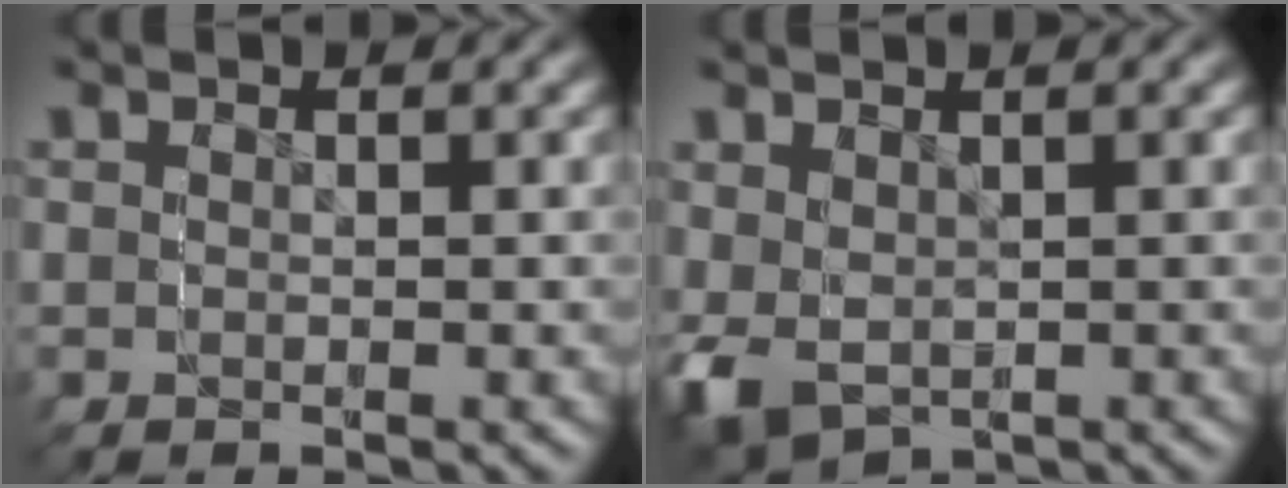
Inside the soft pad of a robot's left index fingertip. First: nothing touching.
{"total": 6.7, "force": [-2.2, 6.1, 1.9], "torque": [-0.080, -0.051, -0.012]}